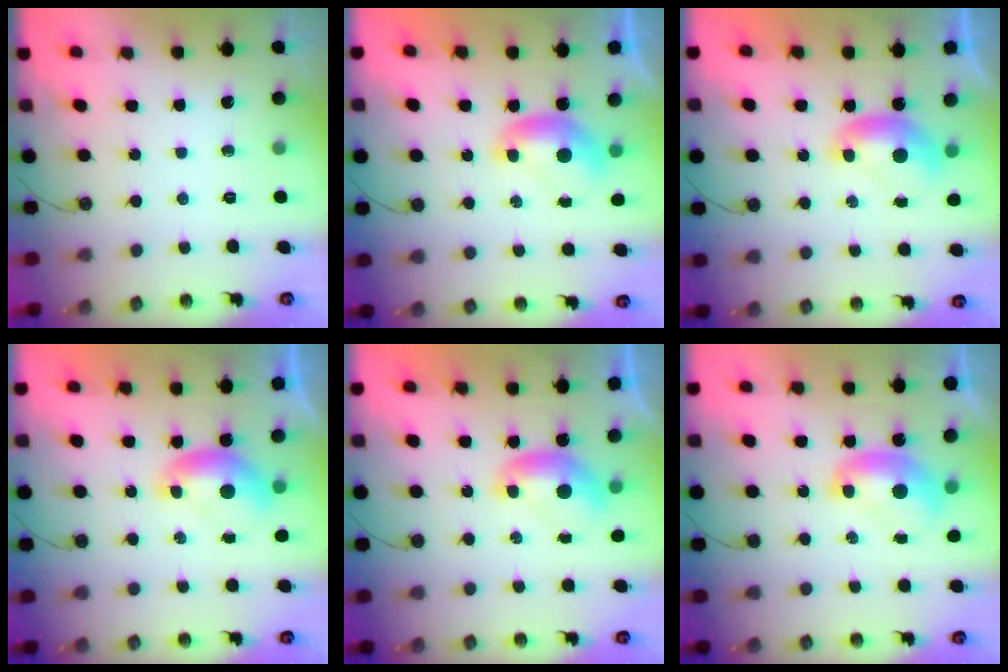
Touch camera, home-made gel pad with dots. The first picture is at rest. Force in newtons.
{"total": 0.0}
{"total": 0.0}
{"total": 0.0}
{"total": 0.0}
{"total": 1.9, "press": 1.9, "slide": 0.2}